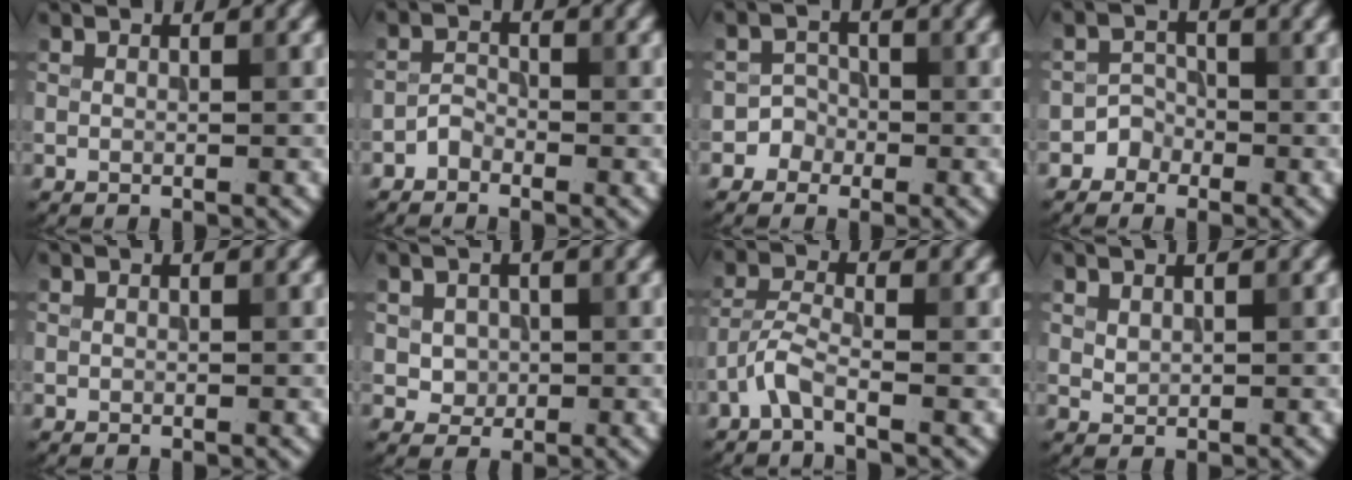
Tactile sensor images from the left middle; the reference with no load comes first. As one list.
[{"total": 1.4, "force": [-1.1, 0.7, 0.4], "torque": [-0.004, 0.008, -0.024]}, {"total": 2.2, "force": [-1.2, 1.9, -0.1], "torque": [0.030, 0.013, -0.027]}, {"total": 1.8, "force": [-1.2, 1.4, 0.0], "torque": [0.013, 0.013, -0.024]}, {"total": 0.0}, {"total": 2.0, "force": [0.1, 1.8, 0.8], "torque": [-0.014, -0.004, 0.008]}, {"total": 2.5, "force": [-1.7, 0.5, 1.8], "torque": [-0.044, 0.005, -0.044]}, {"total": 0.8, "force": [0.5, 0.5, 0.3], "torque": [-0.010, -0.001, 0.015]}]